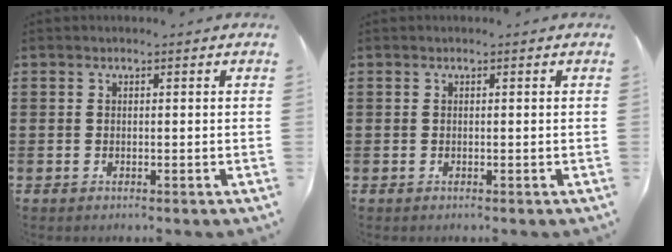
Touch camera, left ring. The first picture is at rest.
{"total": 0.0}